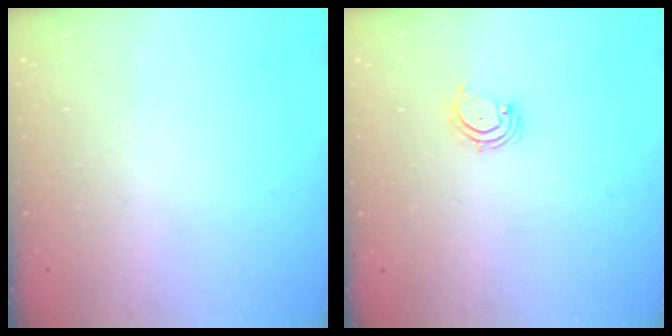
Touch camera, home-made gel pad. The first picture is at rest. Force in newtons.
{"total": 2.1, "press": 2.1, "slide": 0.3}